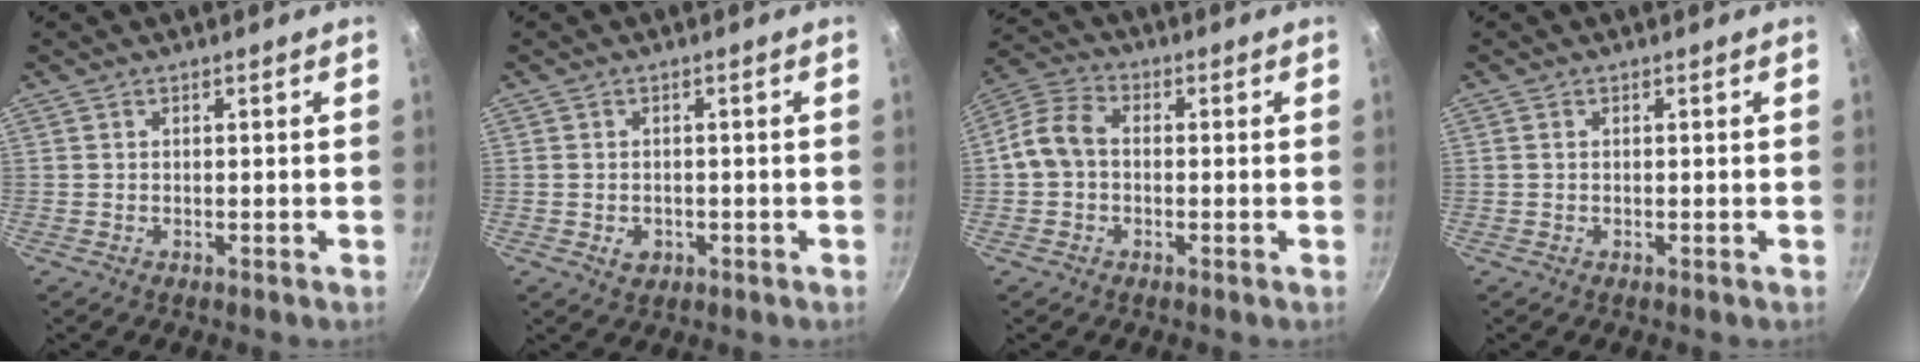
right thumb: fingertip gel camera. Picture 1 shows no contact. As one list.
[{"total": 2.8, "force": [-0.9, 2.3, 1.5], "torque": [-0.018, 0.006, -0.007]}, {"total": 7.6, "force": [-0.5, 5.8, 5.0], "torque": [-0.087, 0.029, -0.027]}, {"total": 0.5, "force": [0.1, 0.4, 0.3], "torque": [-0.006, 0.003, 0.001]}]